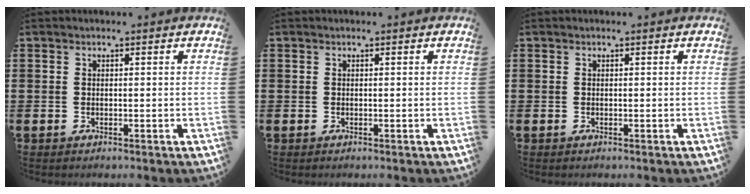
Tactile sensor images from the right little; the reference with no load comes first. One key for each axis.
{"total": 0.0}
{"total": 0.0}